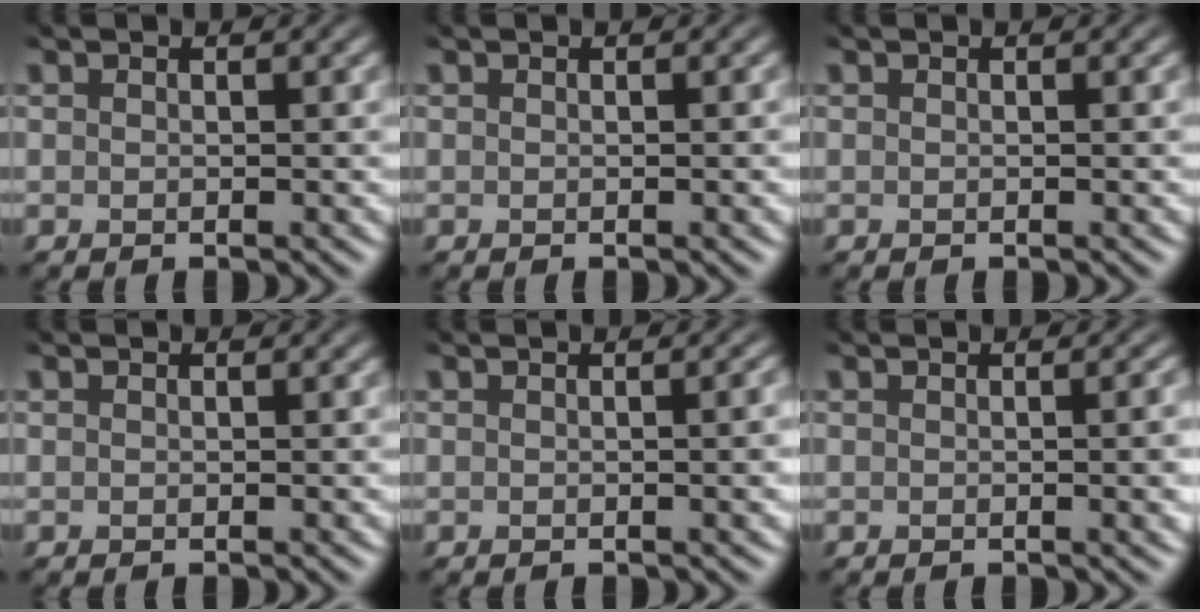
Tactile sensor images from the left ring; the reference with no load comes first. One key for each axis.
{"total": 0.8, "fx": 0.0, "fy": 0.3, "fz": 0.7, "tx": -0.008, "ty": 0.001, "tz": -0.001}
{"total": 0.0}
{"total": 0.0}
{"total": 5.1, "fx": 0.9, "fy": 2.4, "fz": 4.4, "tx": -0.018, "ty": 0.028, "tz": -0.011}
{"total": 6.4, "fx": 1.0, "fy": 3.0, "fz": 5.5, "tx": -0.018, "ty": 0.033, "tz": -0.006}